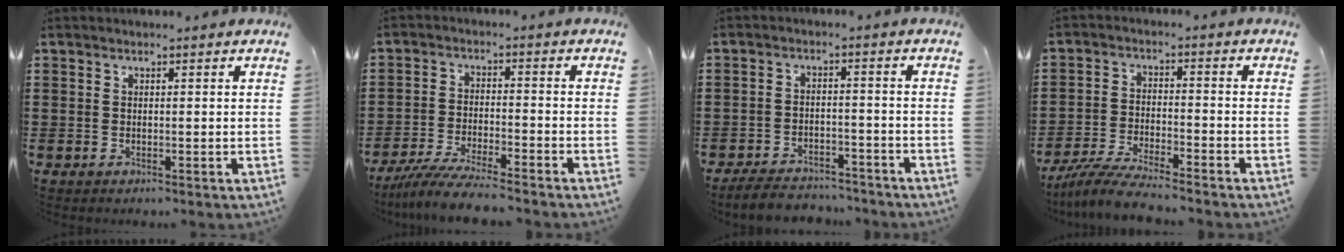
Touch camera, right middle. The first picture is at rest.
{"total": 6.3, "force": [-5.8, 0.2, 2.6], "torque": [-0.059, -0.012, -0.111]}
{"total": 4.4, "force": [-4.3, 0.7, 0.8], "torque": [-0.023, 0.002, -0.089]}
{"total": 6.4, "force": [-5.9, 0.1, 2.3], "torque": [-0.055, -0.013, -0.115]}